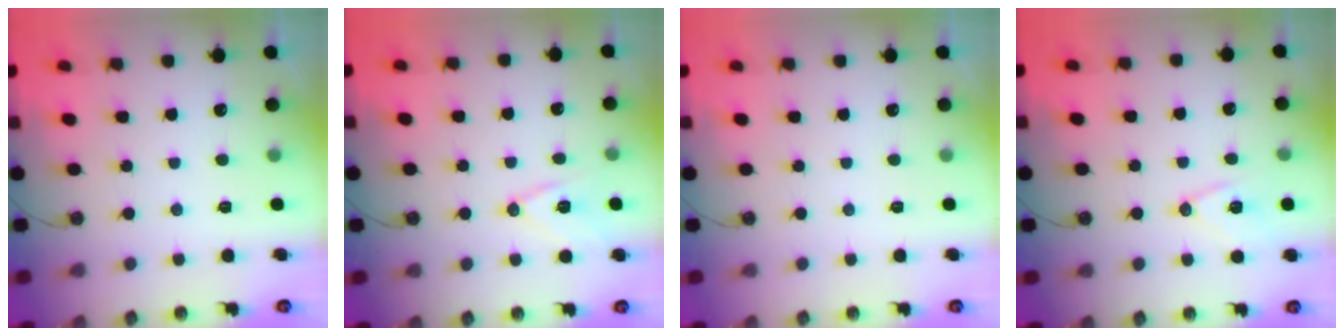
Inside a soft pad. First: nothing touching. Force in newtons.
{"total": 10.1, "press": 9.5, "slide": 3.5}
{"total": 0.0}
{"total": 10.5, "press": 9.9, "slide": 3.6}